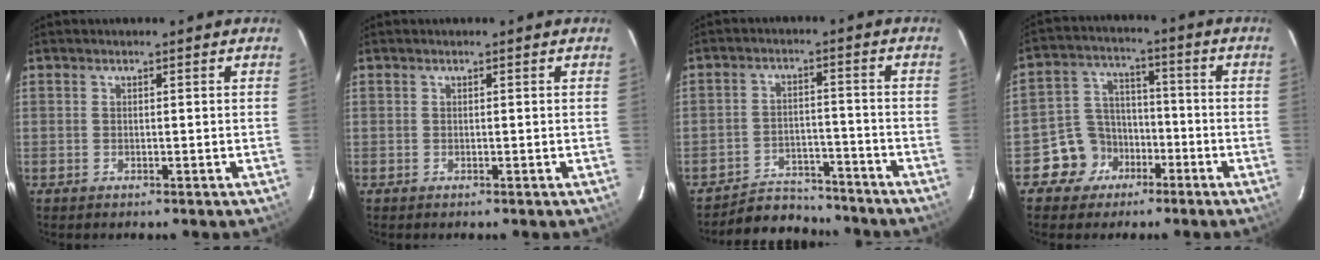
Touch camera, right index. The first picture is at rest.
{"total": 0.0}
{"total": 9.7, "force": [-9.1, 3.4, 0.9], "torque": [-0.037, 0.020, -0.132]}
{"total": 8.5, "force": [-4.6, 7.0, 1.3], "torque": [-0.040, 0.037, -0.073]}